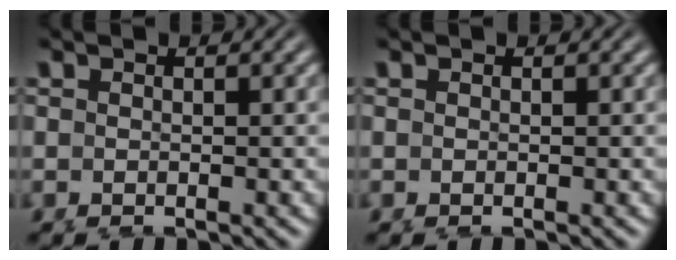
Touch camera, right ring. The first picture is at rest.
{"total": 0.0}